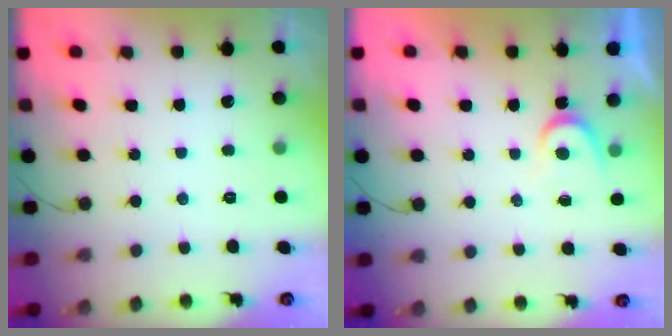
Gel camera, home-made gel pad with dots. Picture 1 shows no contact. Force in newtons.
{"total": 3.8, "press": 3.8, "slide": 0.5}